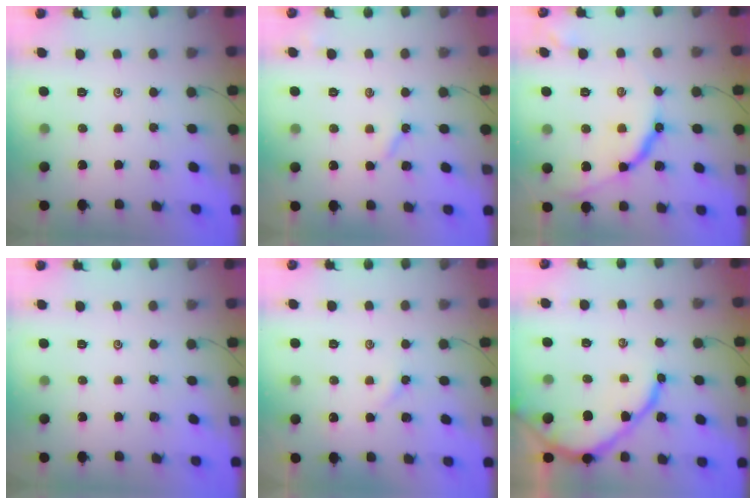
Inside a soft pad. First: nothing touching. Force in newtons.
{"total": 2.8, "press": 2.8, "slide": 0.5}
{"total": 10.2, "press": 10.2, "slide": 0.3}
{"total": 0.0}
{"total": 1.7, "press": 1.6, "slide": 0.4}
{"total": 10.1, "press": 10.0, "slide": 1.0}